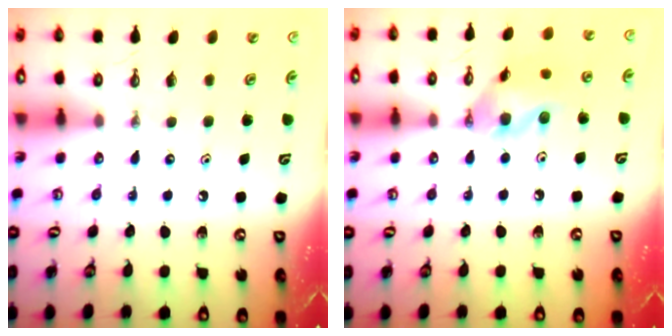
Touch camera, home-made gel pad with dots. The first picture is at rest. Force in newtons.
{"total": 12.2, "press": 12.0, "slide": 2.0}